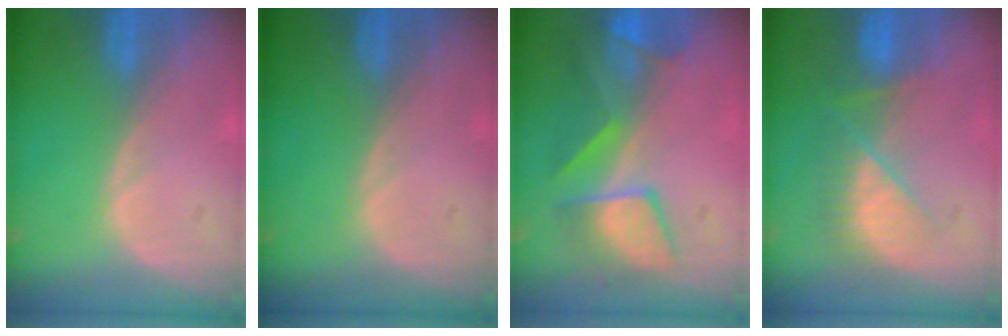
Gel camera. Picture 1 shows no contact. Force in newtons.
{"total": 0.0}
{"total": 7.8, "press": 7.7, "slide": 1.2}
{"total": 7.5, "press": 6.7, "slide": 3.3}